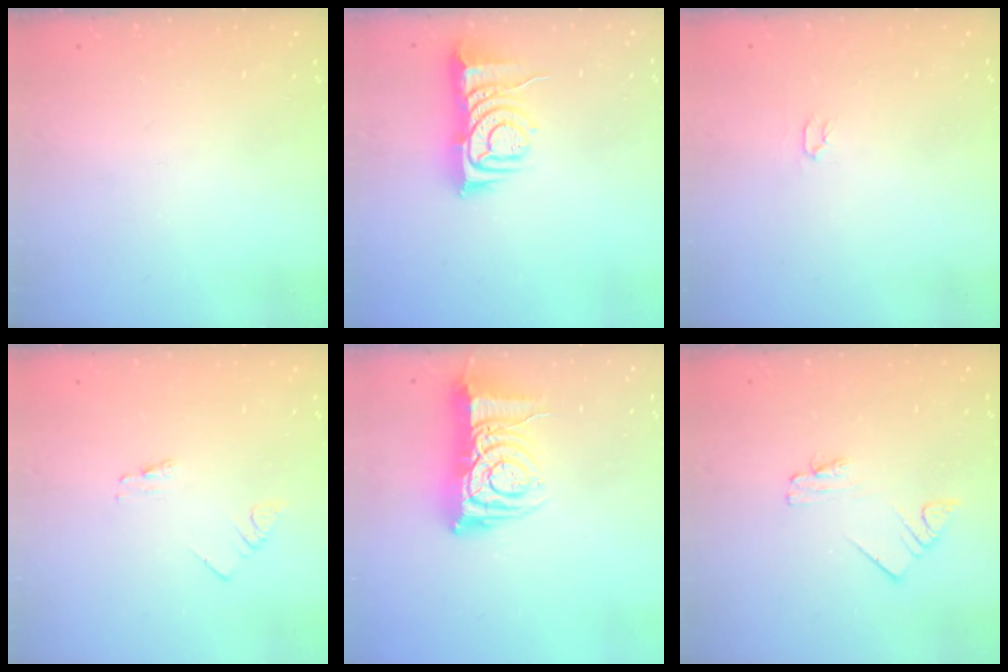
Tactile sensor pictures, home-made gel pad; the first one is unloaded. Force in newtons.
{"total": 8.9, "press": 8.8, "slide": 1.2}
{"total": 2.0, "press": 2.0, "slide": 0.3}
{"total": 0.7, "press": 0.7, "slide": 0.1}
{"total": 11.7, "press": 11.6, "slide": 1.0}
{"total": 2.0, "press": 2.0, "slide": 0.3}